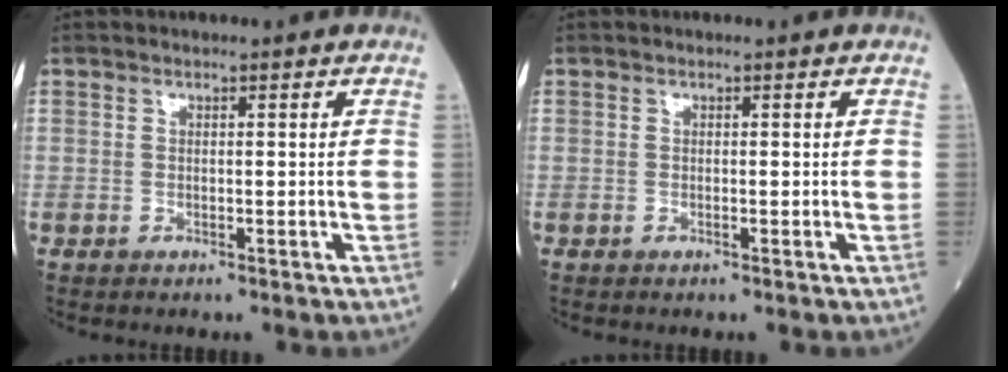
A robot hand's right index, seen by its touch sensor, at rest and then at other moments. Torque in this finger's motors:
{"motor_torque": [-0.30, 0.04, 0.03, 0.01]}